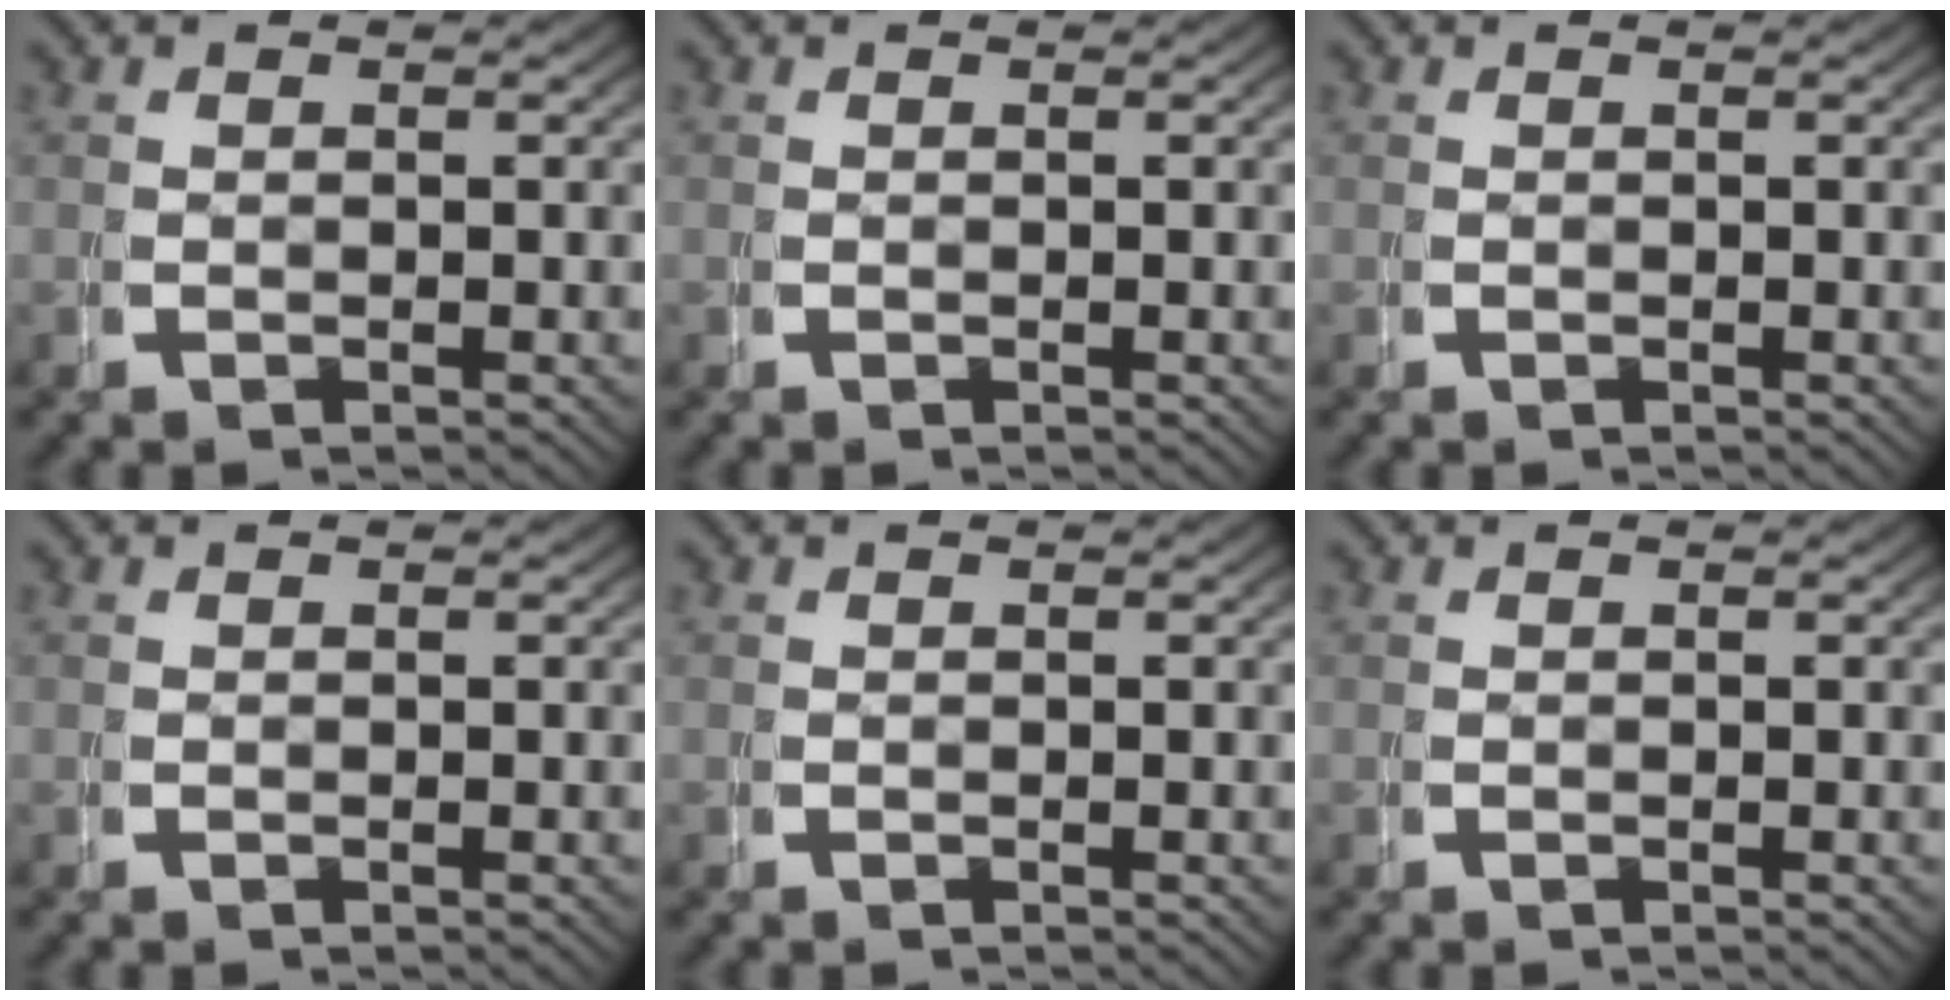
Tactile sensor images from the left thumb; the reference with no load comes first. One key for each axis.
{"total": 0.0}
{"total": 0.0}
{"total": 0.0}
{"total": 0.0}
{"total": 0.0}